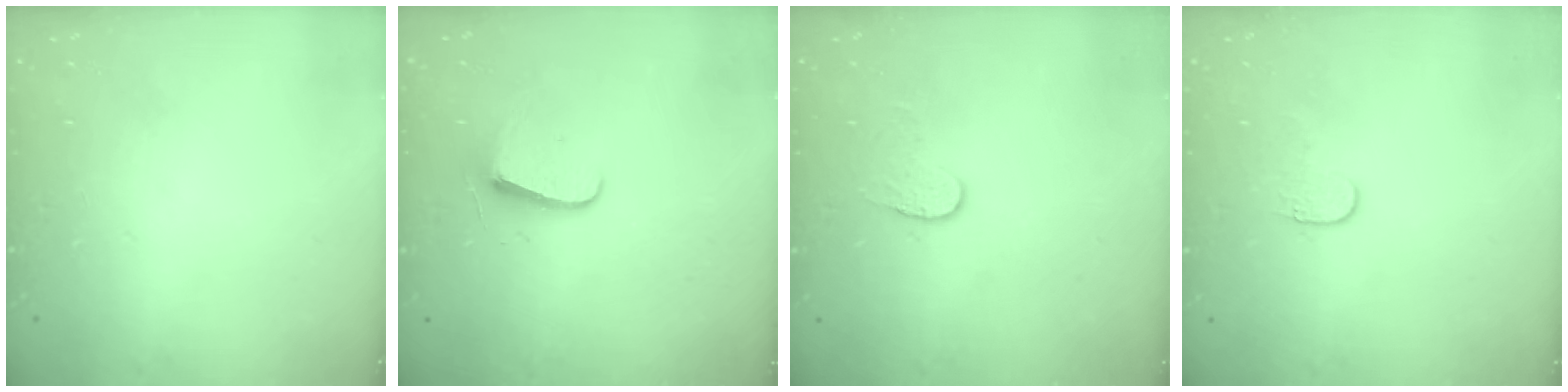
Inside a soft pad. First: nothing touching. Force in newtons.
{"total": 6.8, "press": 6.8, "slide": 0.7}
{"total": 4.5, "press": 4.5, "slide": 0.5}
{"total": 3.4, "press": 3.4, "slide": 0.4}